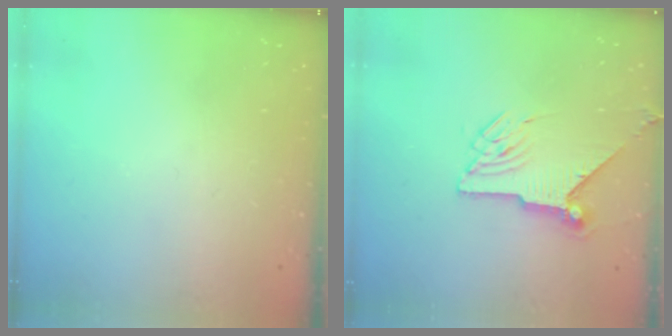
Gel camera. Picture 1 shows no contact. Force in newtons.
{"total": 8.3, "press": 8.3, "slide": 0.3}